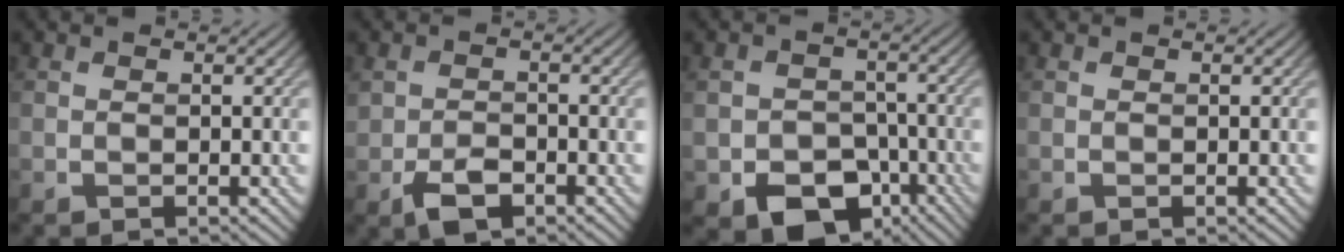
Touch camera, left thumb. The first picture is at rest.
{"total": 3.8, "force": [-2.0, 2.3, 2.2], "torque": [-0.046, -0.007, -0.038]}
{"total": 9.5, "force": [-5.1, 6.7, 4.4], "torque": [-0.074, -0.029, -0.082]}
{"total": 0.0}